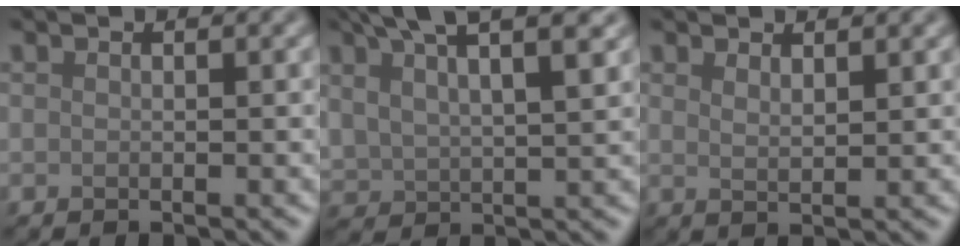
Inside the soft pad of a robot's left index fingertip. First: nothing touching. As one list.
[{"total": 10.1, "force": [6.6, 4.1, 6.5], "torque": [-0.114, 0.038, 0.086]}, {"total": 1.5, "force": [1.2, 0.4, 0.8], "torque": [-0.013, -0.002, 0.020]}]